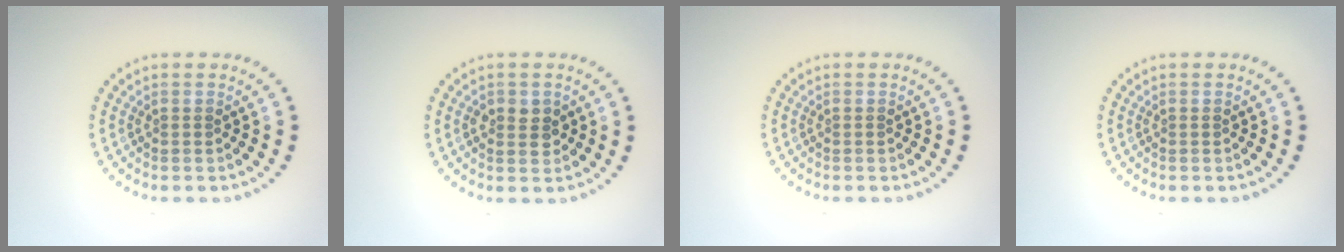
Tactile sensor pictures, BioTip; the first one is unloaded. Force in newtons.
{"total": 2.0, "press": 2.0, "slide": 0.1}
{"total": 0.0}
{"total": 0.0}